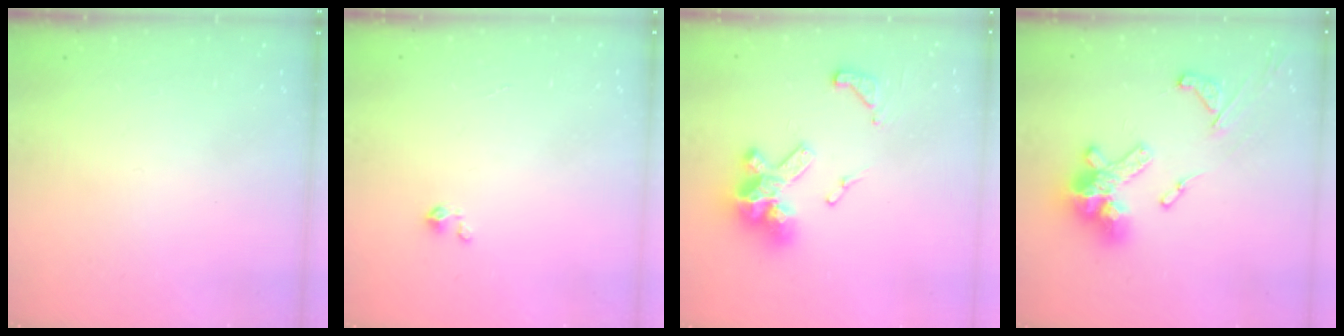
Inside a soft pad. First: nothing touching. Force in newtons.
{"total": 2.3, "press": 2.2, "slide": 0.3}
{"total": 14.9, "press": 14.8, "slide": 1.8}
{"total": 17.9, "press": 17.7, "slide": 2.1}